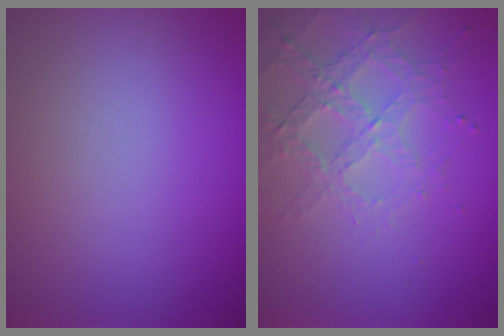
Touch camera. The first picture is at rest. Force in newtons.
{"total": 3.2, "press": 3.0, "slide": 1.0}